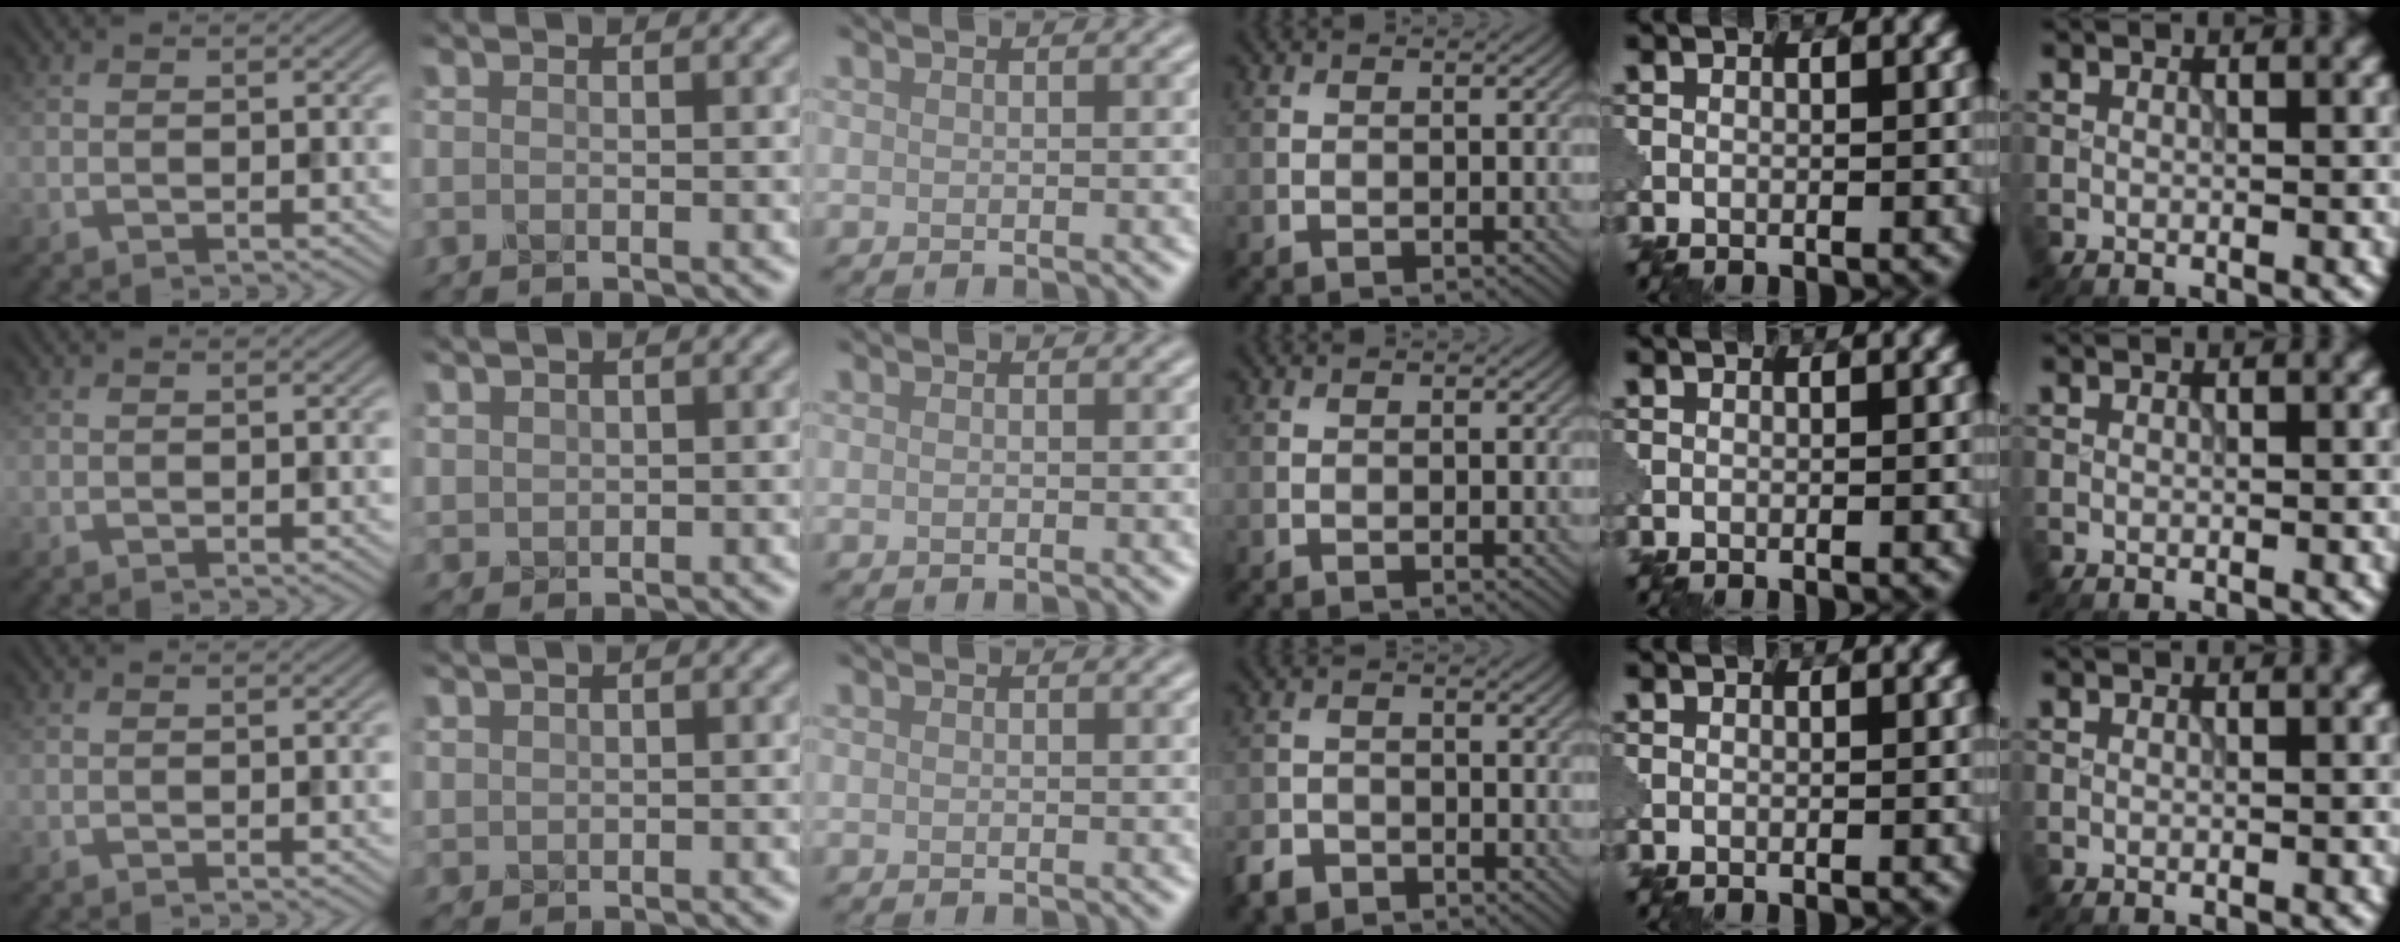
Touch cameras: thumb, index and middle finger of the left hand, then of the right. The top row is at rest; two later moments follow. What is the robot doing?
{"motion": "assemble", "object": "puzzle pieces"}